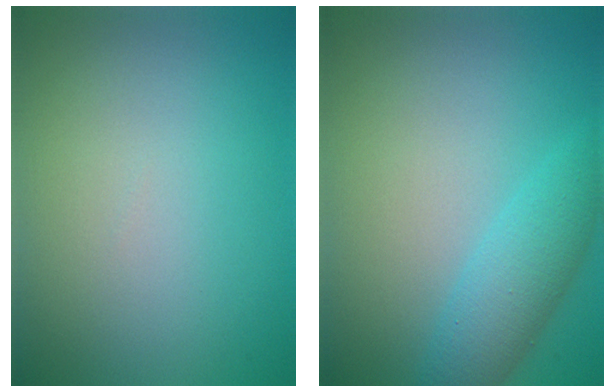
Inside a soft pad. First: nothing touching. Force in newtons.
{"total": 3.9, "press": 3.9, "slide": 0.1}